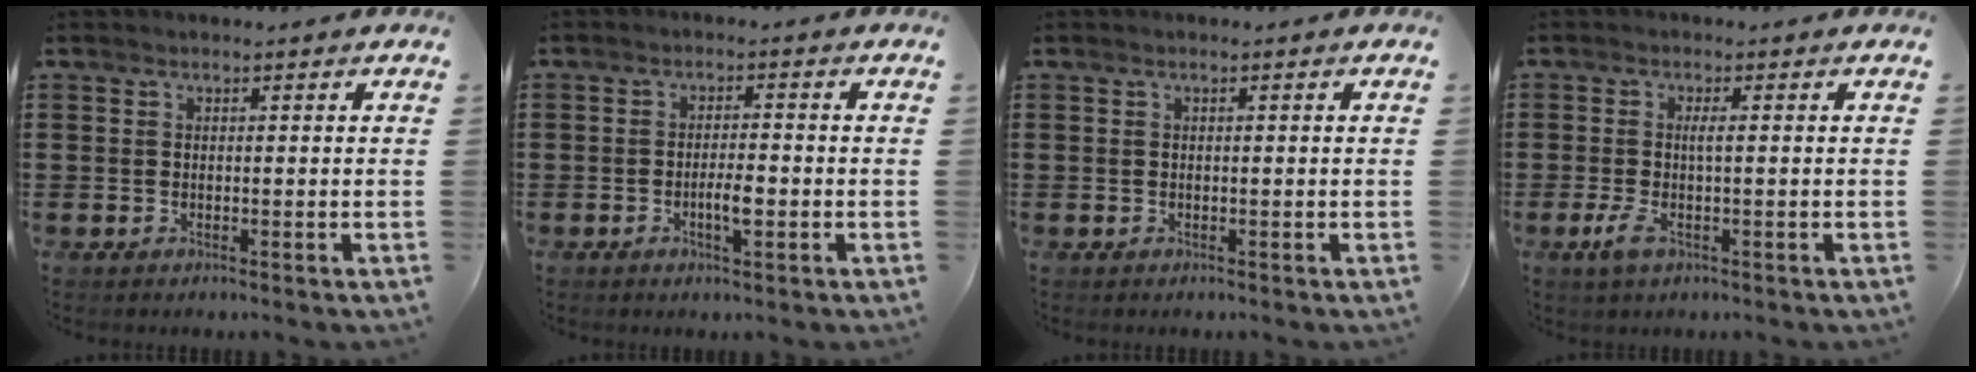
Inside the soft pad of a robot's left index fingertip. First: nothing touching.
{"total": 3.3, "force": [-1.0, 1.0, 2.9], "torque": [-0.053, 0.005, -0.019]}
{"total": 0.7, "force": [0.0, 0.0, 0.7], "torque": [-0.011, -0.003, 0.001]}
{"total": 2.5, "force": [-0.7, 0.6, 2.4], "torque": [-0.062, -0.010, -0.019]}